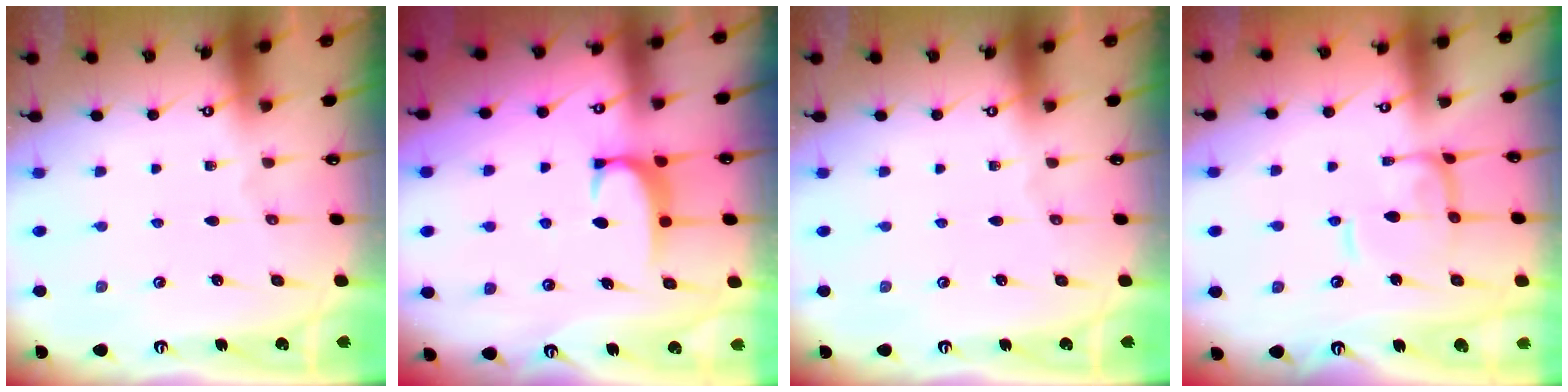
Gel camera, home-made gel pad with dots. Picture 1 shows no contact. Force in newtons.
{"total": 1.7, "press": 1.6, "slide": 0.5}
{"total": 0.0}
{"total": 2.8, "press": 2.7, "slide": 0.5}